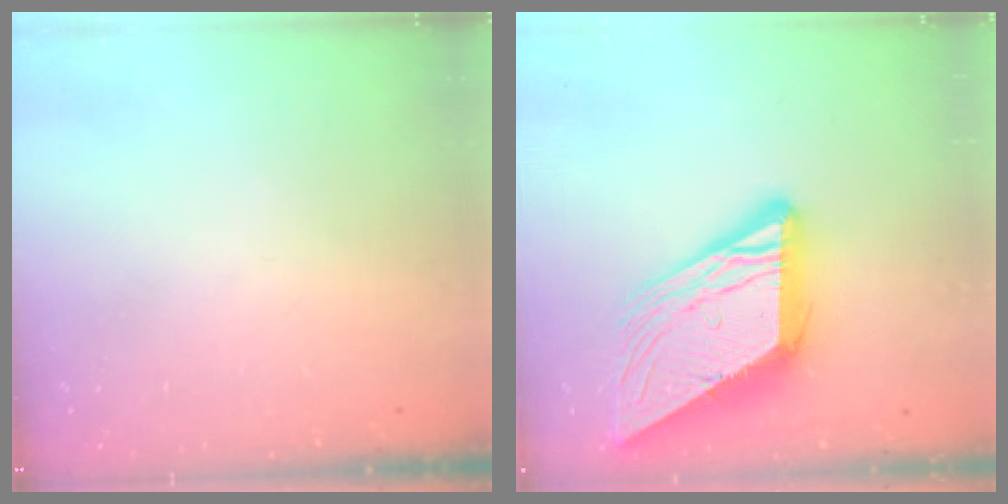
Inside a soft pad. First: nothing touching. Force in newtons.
{"total": 19.3, "press": 19.2, "slide": 2.3}